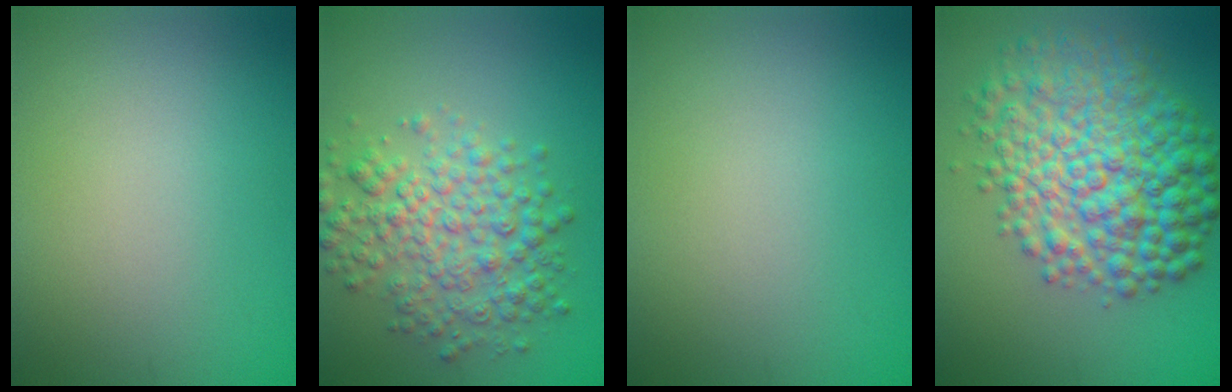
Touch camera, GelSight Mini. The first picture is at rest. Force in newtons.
{"total": 5.4, "press": 5.4, "slide": 0.0}
{"total": 0.0}
{"total": 9.7, "press": 9.7, "slide": 0.2}